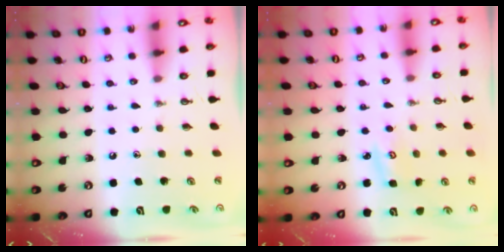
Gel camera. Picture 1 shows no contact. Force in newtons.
{"total": 3.4, "press": 3.4, "slide": 0.3}